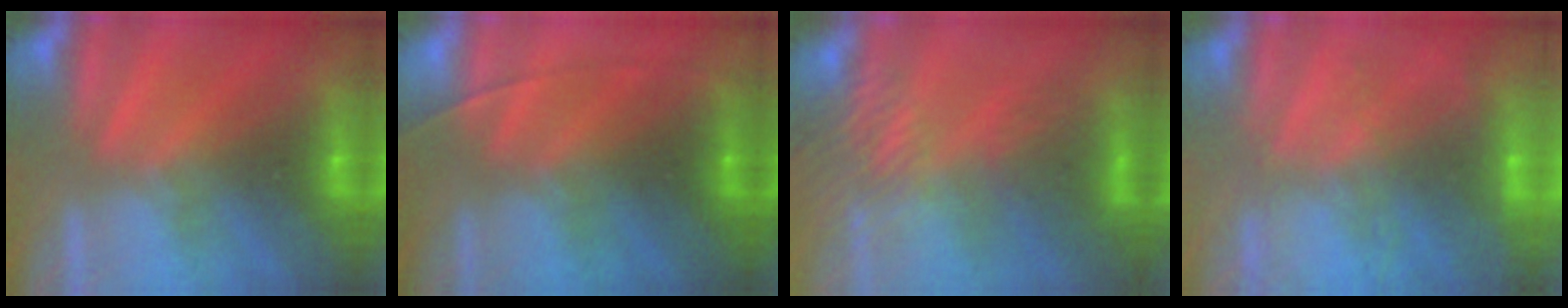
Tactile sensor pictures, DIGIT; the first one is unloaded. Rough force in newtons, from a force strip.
{"total": 1.5}
{"total": 4.9}
{"total": 5.9}